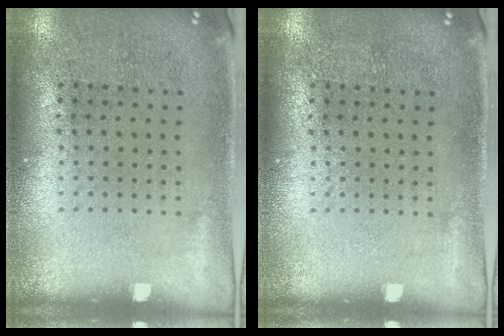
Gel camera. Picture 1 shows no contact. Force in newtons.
{"total": 0.0}